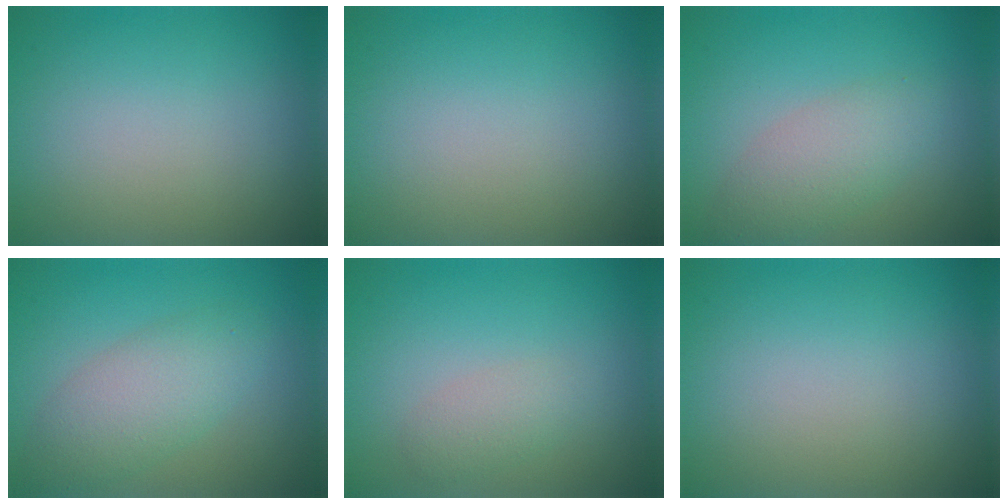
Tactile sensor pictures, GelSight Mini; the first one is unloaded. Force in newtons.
{"total": 0.0}
{"total": 3.3, "press": 3.3, "slide": 0.2}
{"total": 4.2, "press": 4.2, "slide": 0.2}
{"total": 1.7, "press": 1.7, "slide": 0.0}
{"total": 0.0}